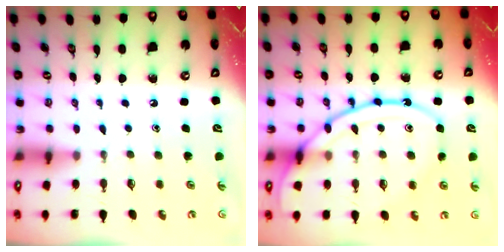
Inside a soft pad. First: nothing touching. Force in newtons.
{"total": 16.8, "press": 16.8, "slide": 1.5}